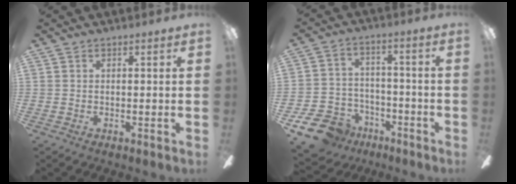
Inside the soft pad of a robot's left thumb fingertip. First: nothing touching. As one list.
[{"total": 11.6, "force": [-8.2, 7.2, 3.8], "torque": [-0.096, 0.058, -0.151]}]